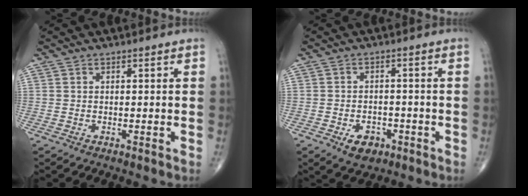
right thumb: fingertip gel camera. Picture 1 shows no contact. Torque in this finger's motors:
{"motor_torque": [-0.15, 0.19, 0.34, 0.01, 0.01]}